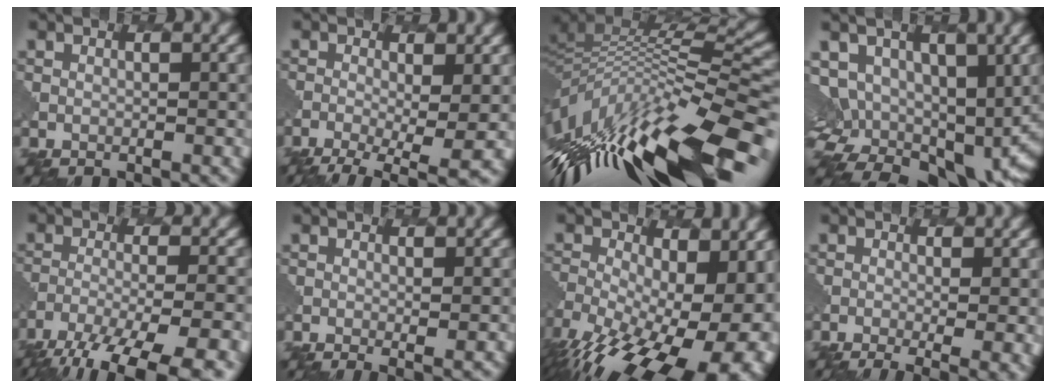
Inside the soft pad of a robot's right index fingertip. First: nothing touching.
{"total": 4.9, "force": [-1.8, 1.4, 4.3], "torque": [-0.087, -0.015, -0.033]}
{"total": 14.5, "force": [-5.1, 5.6, 12.3], "torque": [-0.252, 0.017, -0.091]}
{"total": 10.7, "force": [1.1, 7.8, 7.2], "torque": [-0.122, 0.003, 0.030]}
{"total": 11.9, "force": [-9.1, 2.9, 7.1], "torque": [-0.141, -0.034, -0.134]}
{"total": 2.1, "force": [0.3, 0.6, 2.0], "torque": [-0.031, -0.004, 0.008]}
{"total": 18.9, "force": [-6.6, 9.7, 14.9], "torque": [-0.250, -0.048, -0.076]}
{"total": 6.1, "force": [-1.4, 2.5, 5.4], "torque": [-0.067, -0.002, -0.006]}